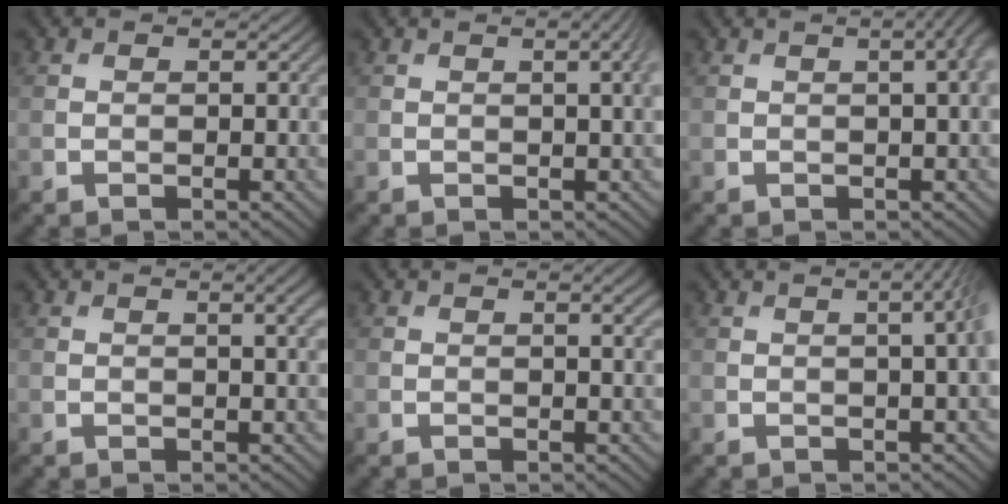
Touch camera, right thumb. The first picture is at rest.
{"total": 2.9, "force": [0.7, 0.5, 2.8], "torque": [-0.033, 0.011, 0.008]}
{"total": 3.8, "force": [0.9, 1.0, 3.6], "torque": [-0.044, 0.017, 0.004]}
{"total": 2.8, "force": [1.0, 0.5, 2.5], "torque": [-0.032, 0.005, 0.015]}
{"total": 1.8, "force": [0.8, 0.2, 1.6], "torque": [-0.019, 0.003, 0.012]}
{"total": 4.8, "force": [0.6, 1.2, 4.6], "torque": [-0.049, 0.020, 0.003]}